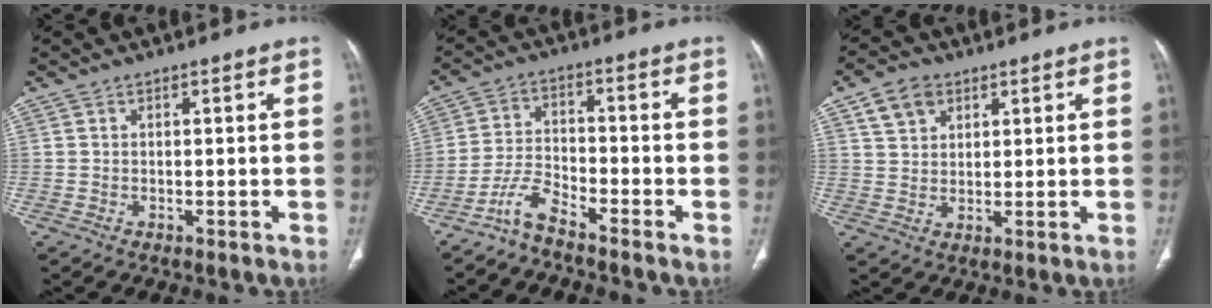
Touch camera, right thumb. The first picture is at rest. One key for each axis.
{"total": 5.1, "fx": -4.5, "fy": 0.9, "fz": 2.2, "tx": -0.045, "ty": 0.030, "tz": -0.098}
{"total": 6.0, "fx": 3.1, "fy": 4.3, "fz": 2.8, "tx": -0.030, "ty": -0.010, "tz": 0.059}